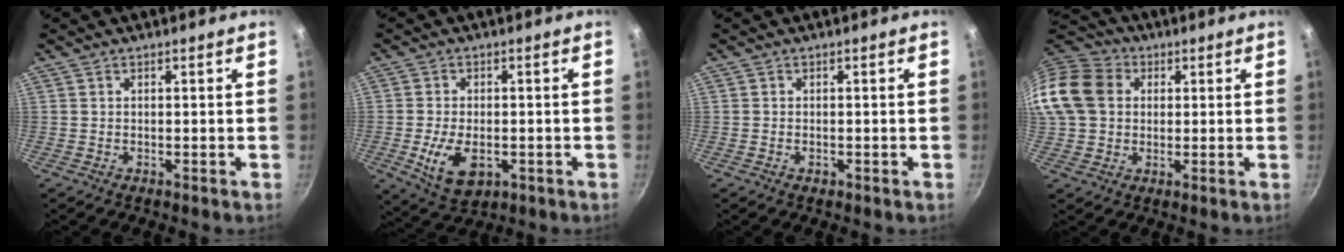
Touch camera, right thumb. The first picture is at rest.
{"total": 8.8, "force": [-2.1, 5.2, 6.8], "torque": [-0.120, -0.002, -0.026]}
{"total": 0.8, "force": [-0.4, 0.5, 0.5], "torque": [-0.008, 0.000, -0.006]}
{"total": 17.1, "force": [2.9, 13.9, 9.4], "torque": [-0.187, 0.032, 0.041]}